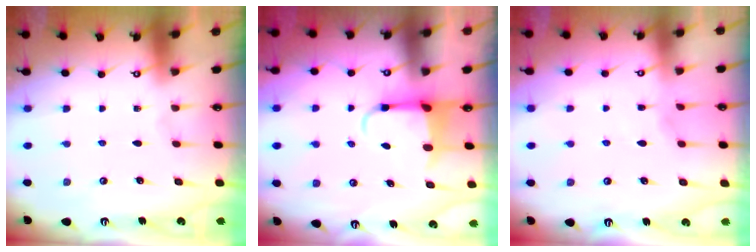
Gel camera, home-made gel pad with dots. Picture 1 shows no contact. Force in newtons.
{"total": 3.8, "press": 3.7, "slide": 1.0}
{"total": 1.5, "press": 1.5, "slide": 0.4}